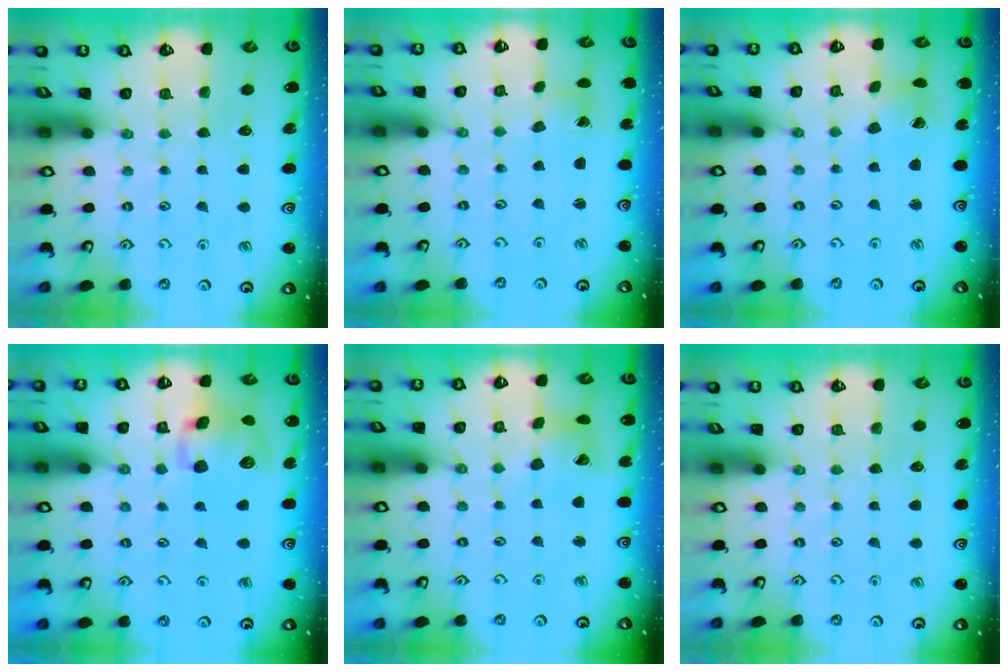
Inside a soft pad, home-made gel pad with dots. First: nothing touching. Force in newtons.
{"total": 1.5, "press": 1.5, "slide": 0.1}
{"total": 2.4, "press": 2.4, "slide": 0.4}
{"total": 12.1, "press": 12.0, "slide": 1.9}
{"total": 10.5, "press": 10.4, "slide": 1.3}
{"total": 0.0}